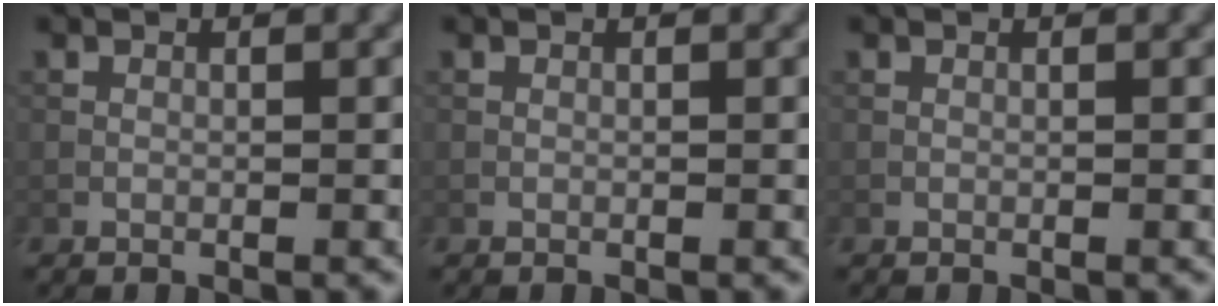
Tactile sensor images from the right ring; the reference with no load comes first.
{"total": 0.0}
{"total": 0.0}